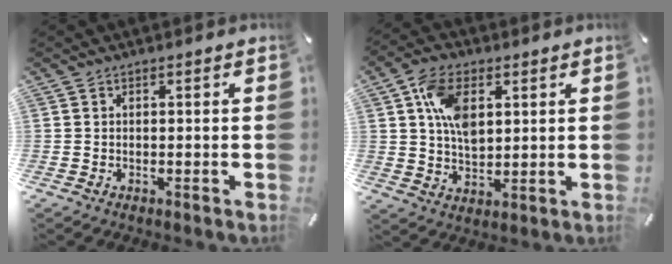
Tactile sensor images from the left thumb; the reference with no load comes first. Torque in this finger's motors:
{"motor_torque": [1.73, 1.82, 0.91, -0.79, 0.14]}